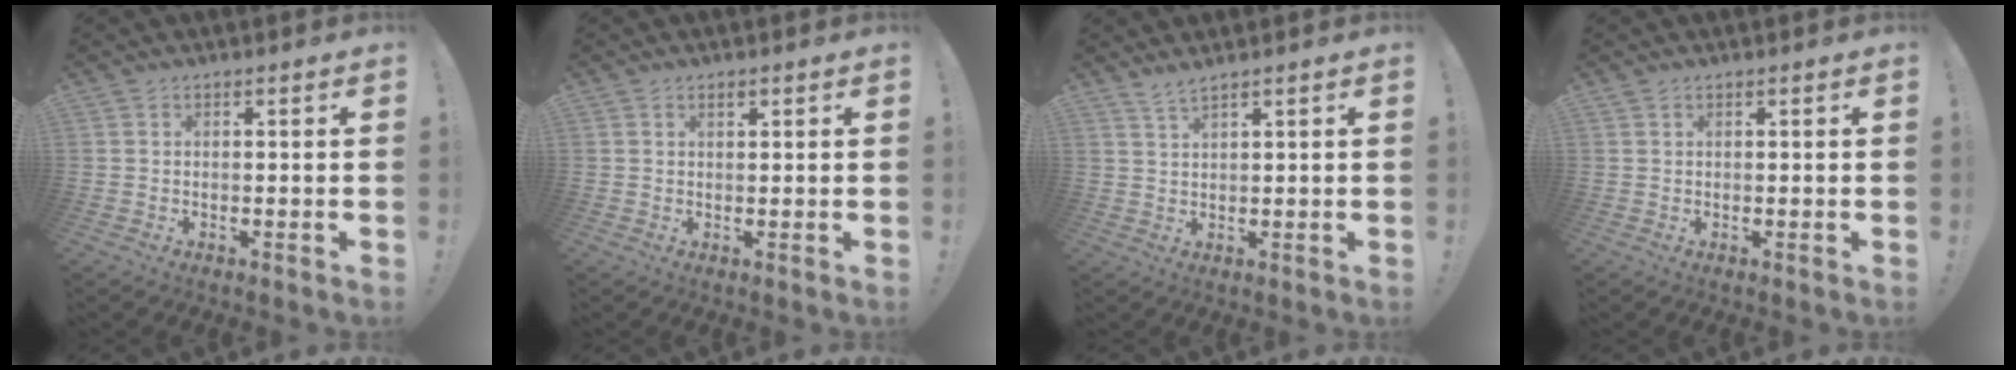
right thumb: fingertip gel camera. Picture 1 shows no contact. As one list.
[{"total": 1.1, "force": [0.7, 0.5, 0.6], "torque": [-0.009, -0.002, 0.013]}, {"total": 2.8, "force": [2.4, 0.0, 1.3], "torque": [-0.038, -0.009, 0.046]}, {"total": 0.5, "force": [0.5, 0.2, 0.2], "torque": [-0.003, 0.000, 0.009]}]